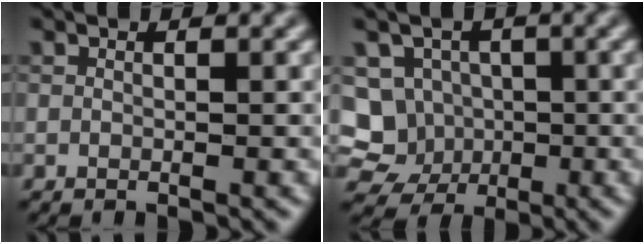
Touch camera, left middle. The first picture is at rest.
{"total": 9.5, "force": [-1.1, 8.9, 3.1], "torque": [-0.059, 0.018, -0.053]}